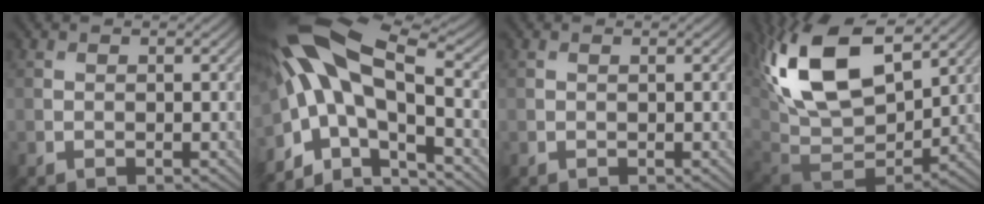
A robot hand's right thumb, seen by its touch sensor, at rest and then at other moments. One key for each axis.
{"total": 13.9, "fx": -2.7, "fy": 6.2, "fz": 12.2, "tx": -0.234, "ty": 0.010, "tz": -0.057}
{"total": 0.0}
{"total": 18.9, "fx": 8.0, "fy": 10.4, "fz": 13.6, "tx": -0.311, "ty": 0.024, "tz": 0.156}